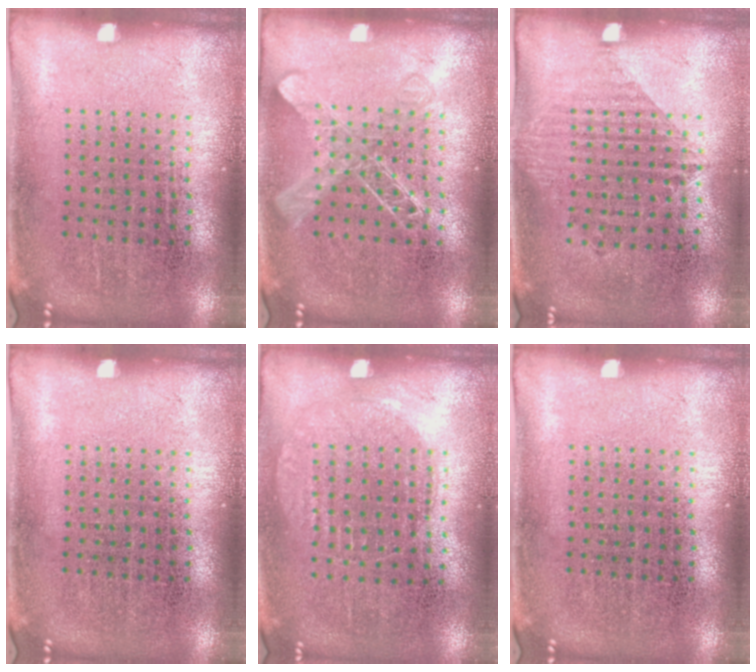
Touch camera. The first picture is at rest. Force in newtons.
{"total": 2.0, "press": 1.9, "slide": 0.3}
{"total": 1.1, "press": 1.0, "slide": 0.5}
{"total": 0.0}
{"total": 1.0, "press": 0.9, "slide": 0.4}
{"total": 0.0}